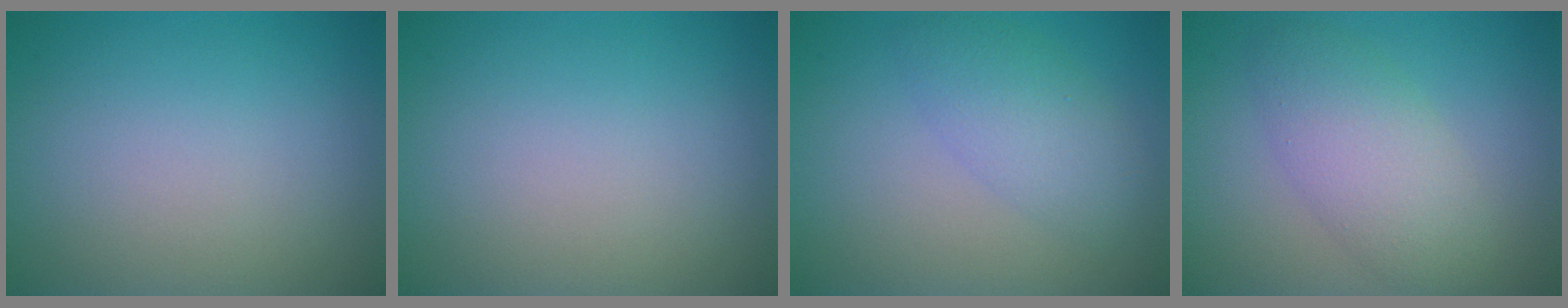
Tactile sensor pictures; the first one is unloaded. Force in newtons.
{"total": 0.0}
{"total": 3.5, "press": 3.4, "slide": 0.1}
{"total": 4.5, "press": 4.5, "slide": 0.1}